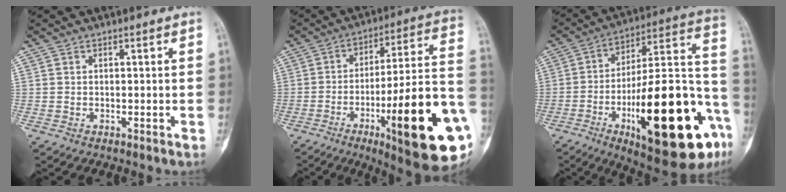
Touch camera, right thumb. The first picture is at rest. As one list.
[{"total": 26.4, "force": [-8.6, 5.1, 24.5], "torque": [-0.309, 0.019, -0.119]}, {"total": 32.8, "force": [-11.3, 10.4, 29.0], "torque": [-0.385, 0.041, -0.159]}]